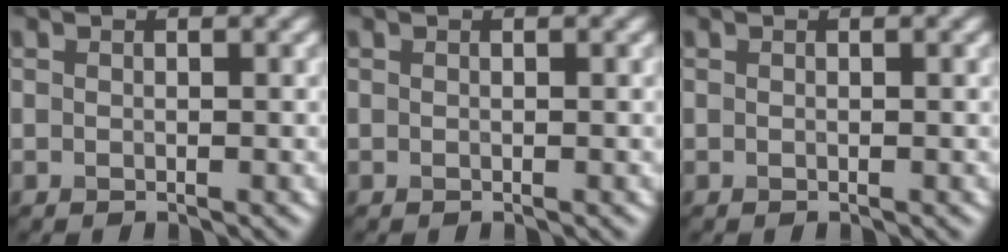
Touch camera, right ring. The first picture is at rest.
{"total": 0.0}
{"total": 0.0}